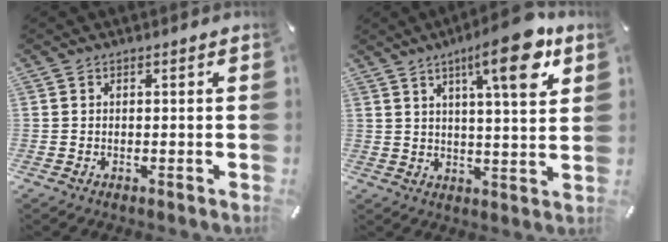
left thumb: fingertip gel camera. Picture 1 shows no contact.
{"total": 14.0, "force": [7.4, 3.5, 11.3], "torque": [-0.158, -0.034, 0.111]}